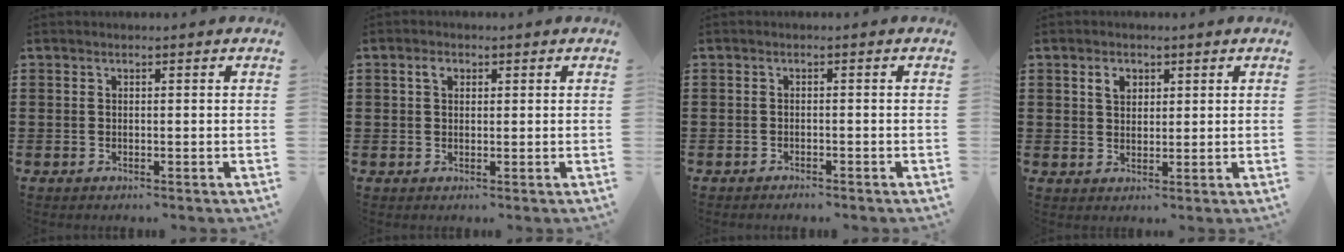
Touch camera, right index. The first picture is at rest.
{"total": 1.7, "force": [0.7, 1.1, 1.1], "torque": [-0.025, 0.008, 0.012]}
{"total": 0.9, "force": [-0.9, 0.1, 0.1], "torque": [-0.004, -0.001, -0.020]}
{"total": 2.6, "force": [1.3, 1.8, 1.4], "torque": [-0.033, 0.008, 0.023]}